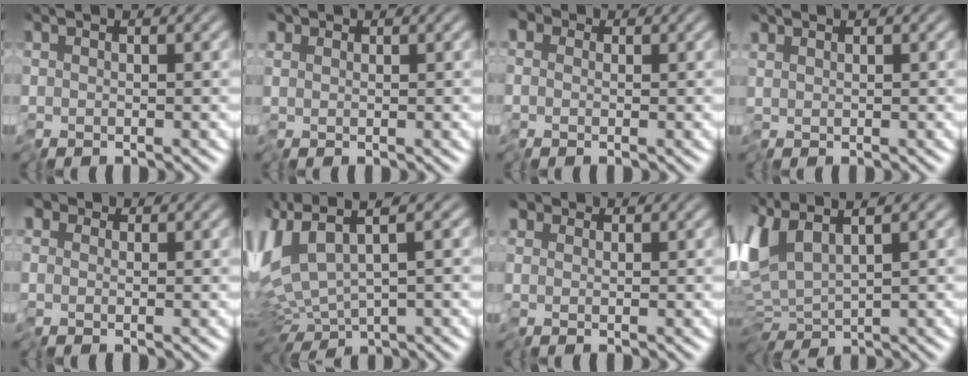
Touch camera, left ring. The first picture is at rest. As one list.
[{"total": 0.7, "force": [-0.1, 0.7, -0.1], "torque": [0.003, 0.000, -0.004]}, {"total": 3.2, "force": [0.2, 2.8, 1.5], "torque": [-0.035, 0.012, -0.007]}, {"total": 0.0}, {"total": 2.8, "force": [0.2, 2.5, 1.2], "torque": [-0.033, 0.010, -0.004]}, {"total": 9.0, "force": [0.6, 3.9, 8.1], "torque": [-0.187, -0.002, 0.033]}, {"total": 1.1, "force": [-0.1, 1.0, 0.1], "torque": [-0.002, 0.000, -0.006]}, {"total": 6.4, "force": [1.0, 2.8, 5.6], "torque": [-0.130, -0.010, 0.021]}]